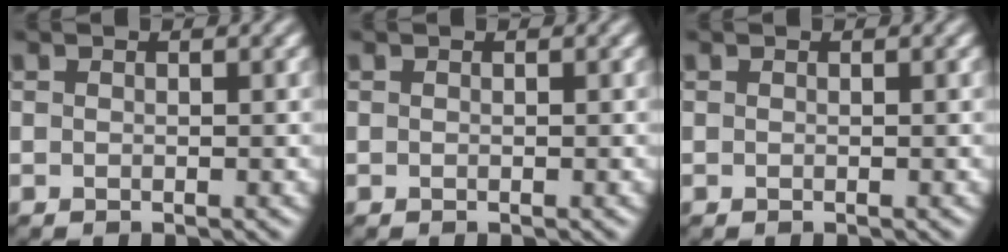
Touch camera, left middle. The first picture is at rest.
{"total": 0.0}
{"total": 0.0}